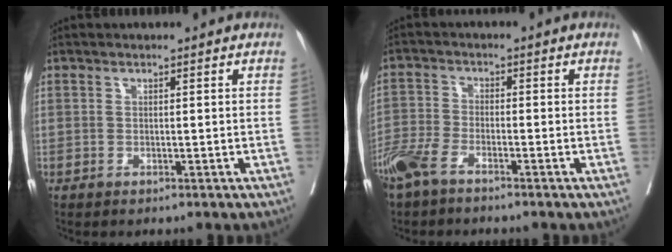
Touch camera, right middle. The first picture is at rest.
{"total": 5.5, "force": [-4.2, 1.4, 3.2], "torque": [-0.078, -0.009, -0.090]}